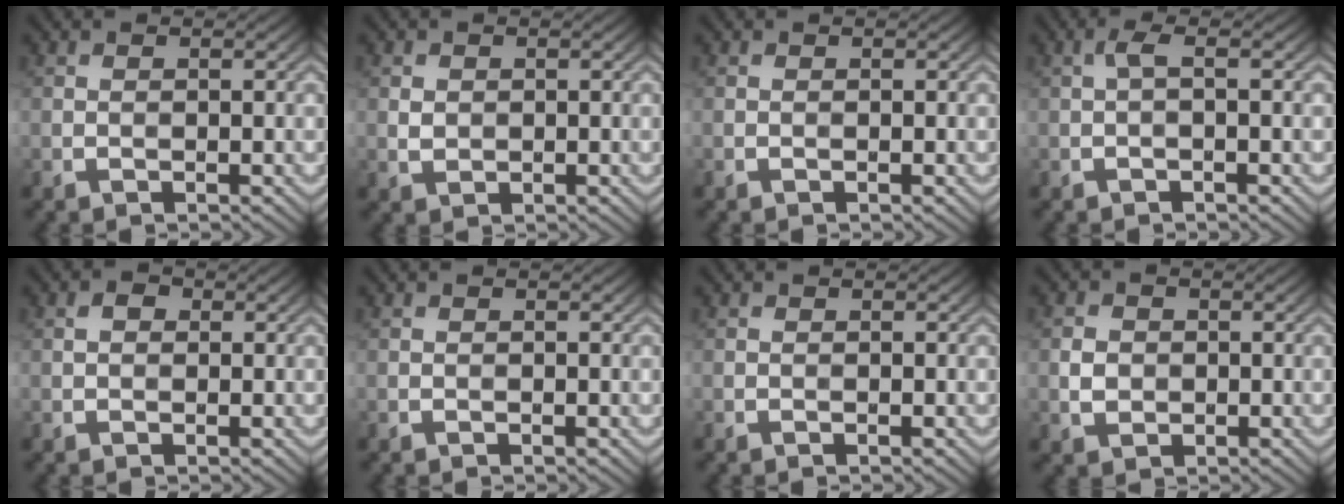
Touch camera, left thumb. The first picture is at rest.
{"total": 1.4, "force": [0.3, 1.2, 0.6], "torque": [-0.016, -0.005, 0.005]}
{"total": 0.0}
{"total": 1.4, "force": [0.1, 0.1, 1.4], "torque": [-0.032, 0.005, -0.003]}
{"total": 1.3, "force": [0.5, 0.9, 0.8], "torque": [-0.015, 0.000, 0.001]}
{"total": 0.0}
{"total": 0.0}
{"total": 2.3, "force": [0.0, 2.0, 1.0], "torque": [-0.023, -0.006, -0.004]}